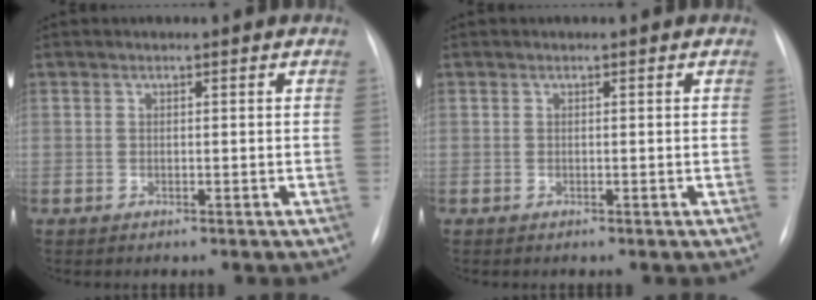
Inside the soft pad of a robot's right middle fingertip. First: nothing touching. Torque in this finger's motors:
{"motor_torque": [-0.26, 0.12, 0.00, -0.01]}